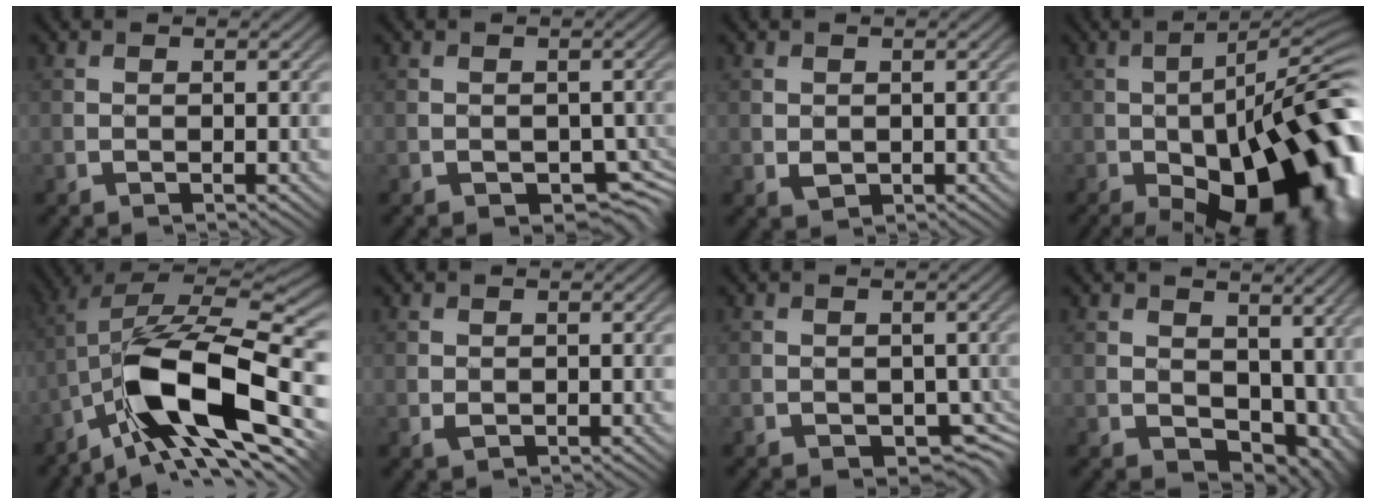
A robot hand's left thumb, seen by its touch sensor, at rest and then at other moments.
{"total": 2.3, "force": [-0.9, 1.8, 1.3], "torque": [-0.025, -0.013, -0.015]}
{"total": 1.1, "force": [0.1, 1.0, 0.4], "torque": [-0.014, -0.003, 0.002]}
{"total": 20.3, "force": [-8.2, 8.4, 16.6], "torque": [-0.210, -0.026, -0.120]}
{"total": 13.8, "force": [-5.5, 4.3, 11.9], "torque": [-0.207, 0.011, -0.106]}
{"total": 0.7, "force": [0.0, 0.6, 0.3], "torque": [-0.010, -0.001, 0.000]}
{"total": 2.4, "force": [-0.6, 1.9, 1.3], "torque": [-0.028, -0.014, -0.010]}
{"total": 9.2, "force": [1.5, 6.5, 6.3], "torque": [-0.112, -0.032, 0.043]}